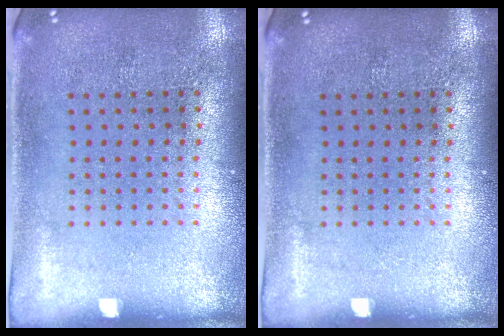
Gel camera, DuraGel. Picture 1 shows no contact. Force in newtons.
{"total": 0.0}